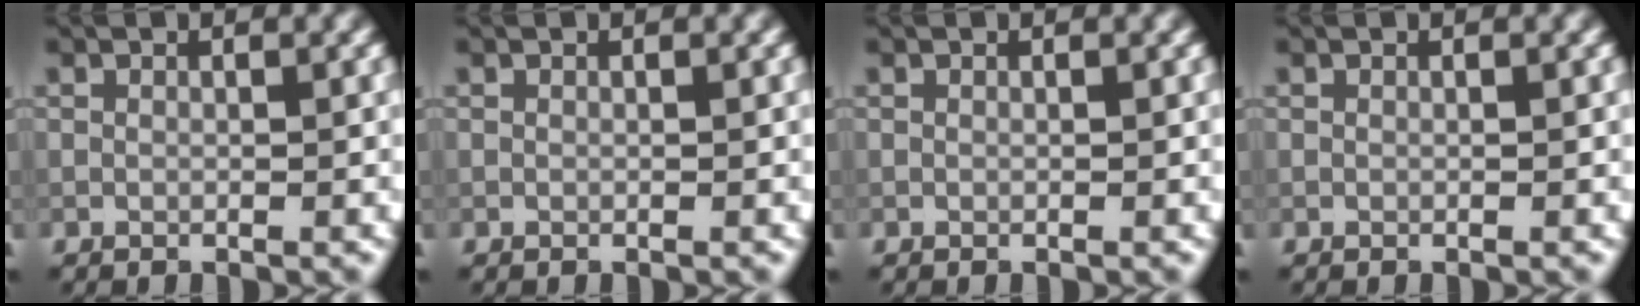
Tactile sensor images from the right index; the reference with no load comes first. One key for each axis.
{"total": 0.0}
{"total": 0.0}
{"total": 0.0}